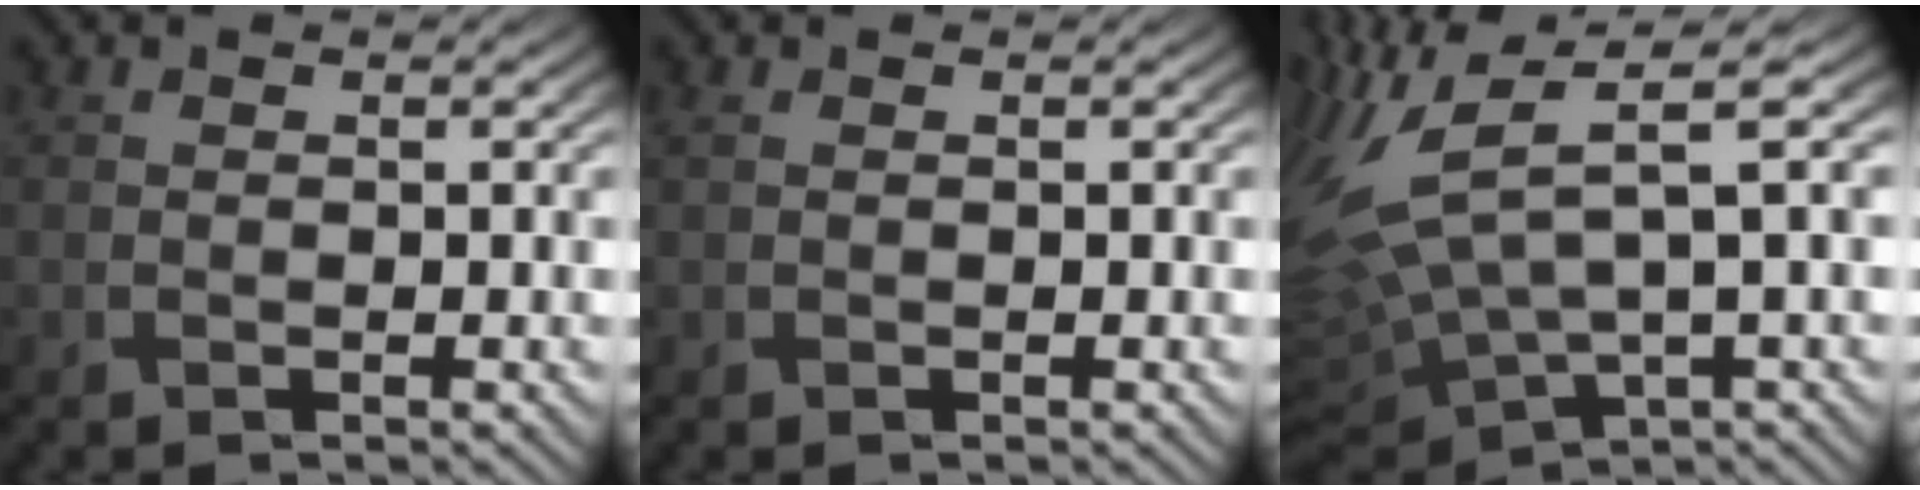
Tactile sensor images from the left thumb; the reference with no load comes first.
{"total": 0.7, "force": [0.3, 0.3, 0.6], "torque": [-0.018, 0.005, 0.007]}
{"total": 13.9, "force": [2.0, 5.4, 12.6], "torque": [-0.326, -0.005, 0.065]}